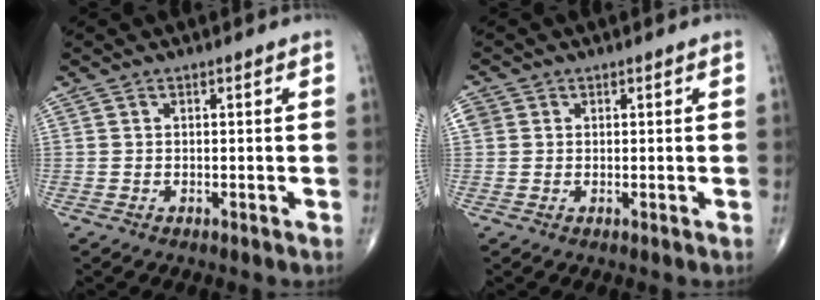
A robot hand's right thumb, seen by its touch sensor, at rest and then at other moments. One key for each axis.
{"total": 2.6, "fx": 0.7, "fy": 2.4, "fz": 0.9, "tx": -0.014, "ty": 0.007, "tz": 0.014}